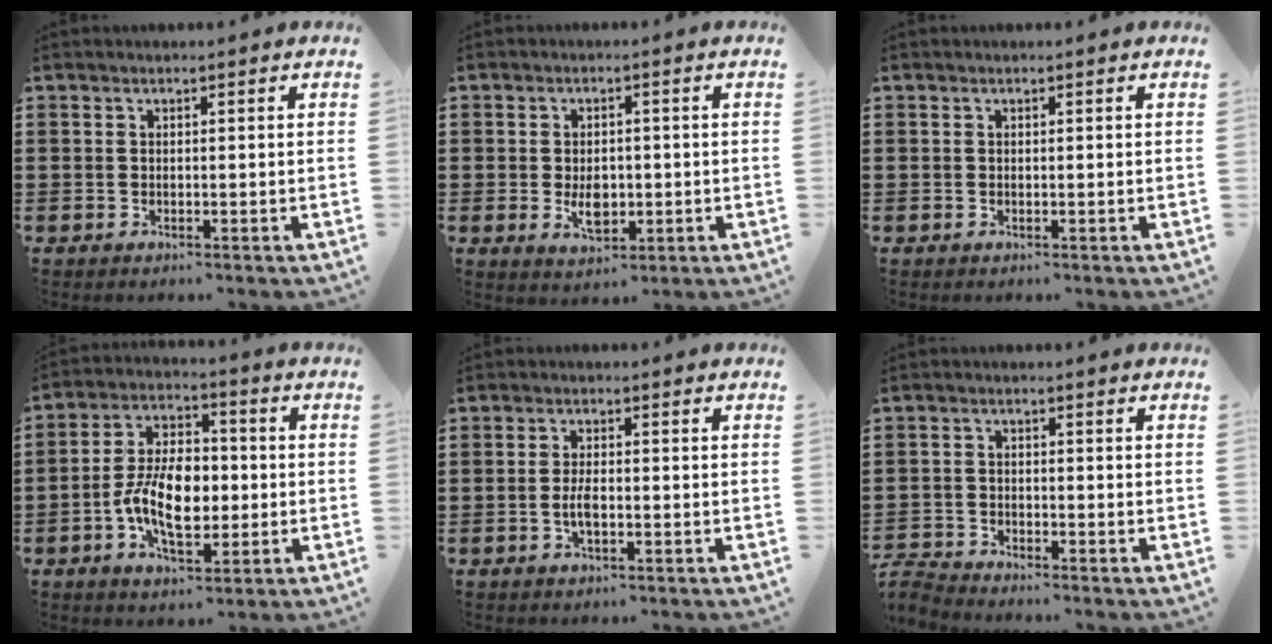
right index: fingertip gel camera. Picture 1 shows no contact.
{"total": 4.1, "force": [-0.6, 2.5, 3.2], "torque": [-0.047, -0.002, -0.014]}
{"total": 0.0}
{"total": 9.8, "force": [-1.9, 5.7, 7.8], "torque": [-0.164, 0.004, -0.042]}
{"total": 3.2, "force": [-0.9, 1.0, 2.9], "torque": [-0.061, -0.002, -0.018]}
{"total": 2.6, "force": [-2.6, 0.1, 0.0], "torque": [-0.012, -0.003, -0.059]}